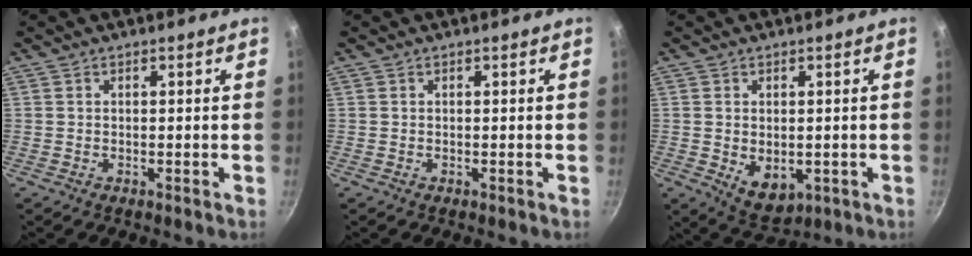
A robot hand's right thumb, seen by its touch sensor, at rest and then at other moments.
{"total": 0.0}
{"total": 6.6, "force": [-0.6, 4.5, 4.8], "torque": [-0.064, -0.014, 0.005]}